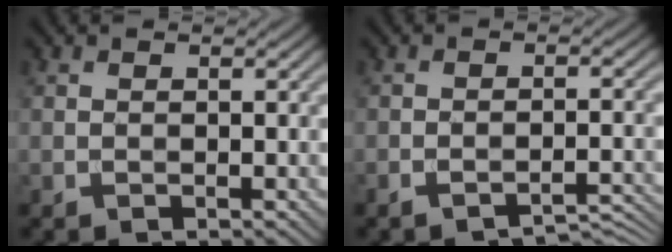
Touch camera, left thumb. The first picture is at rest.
{"total": 3.2, "force": [-2.8, 0.5, 1.4], "torque": [-0.019, 0.005, -0.043]}